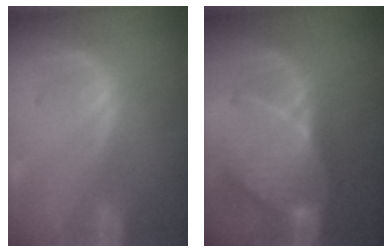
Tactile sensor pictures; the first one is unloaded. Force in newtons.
{"total": 8.1, "press": 8.0, "slide": 0.9}